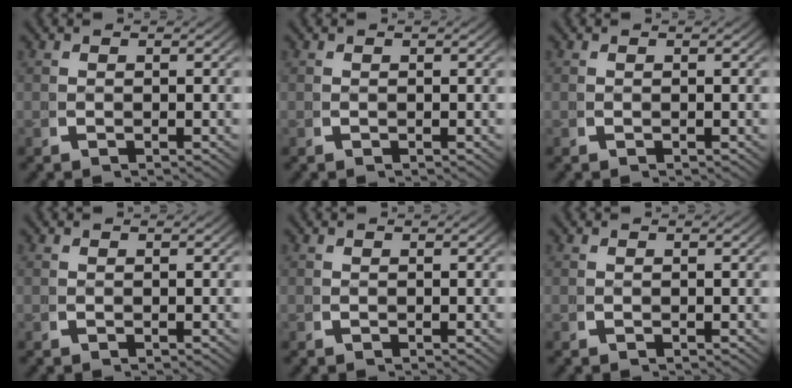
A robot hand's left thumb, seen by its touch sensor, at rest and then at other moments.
{"total": 0.0}
{"total": 0.0}
{"total": 0.0}
{"total": 0.0}
{"total": 0.0}